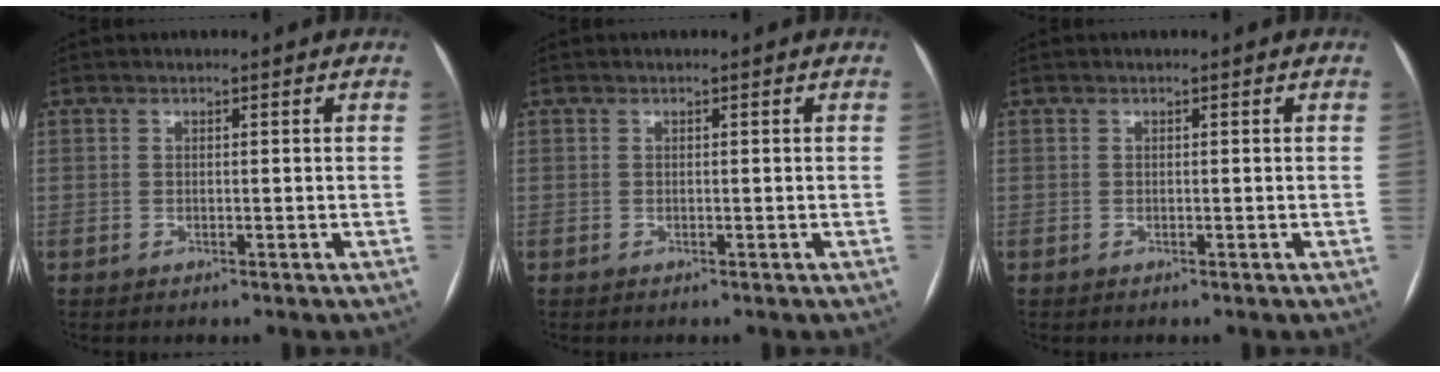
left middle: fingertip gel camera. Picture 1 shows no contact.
{"total": 0.0}
{"total": 0.0}